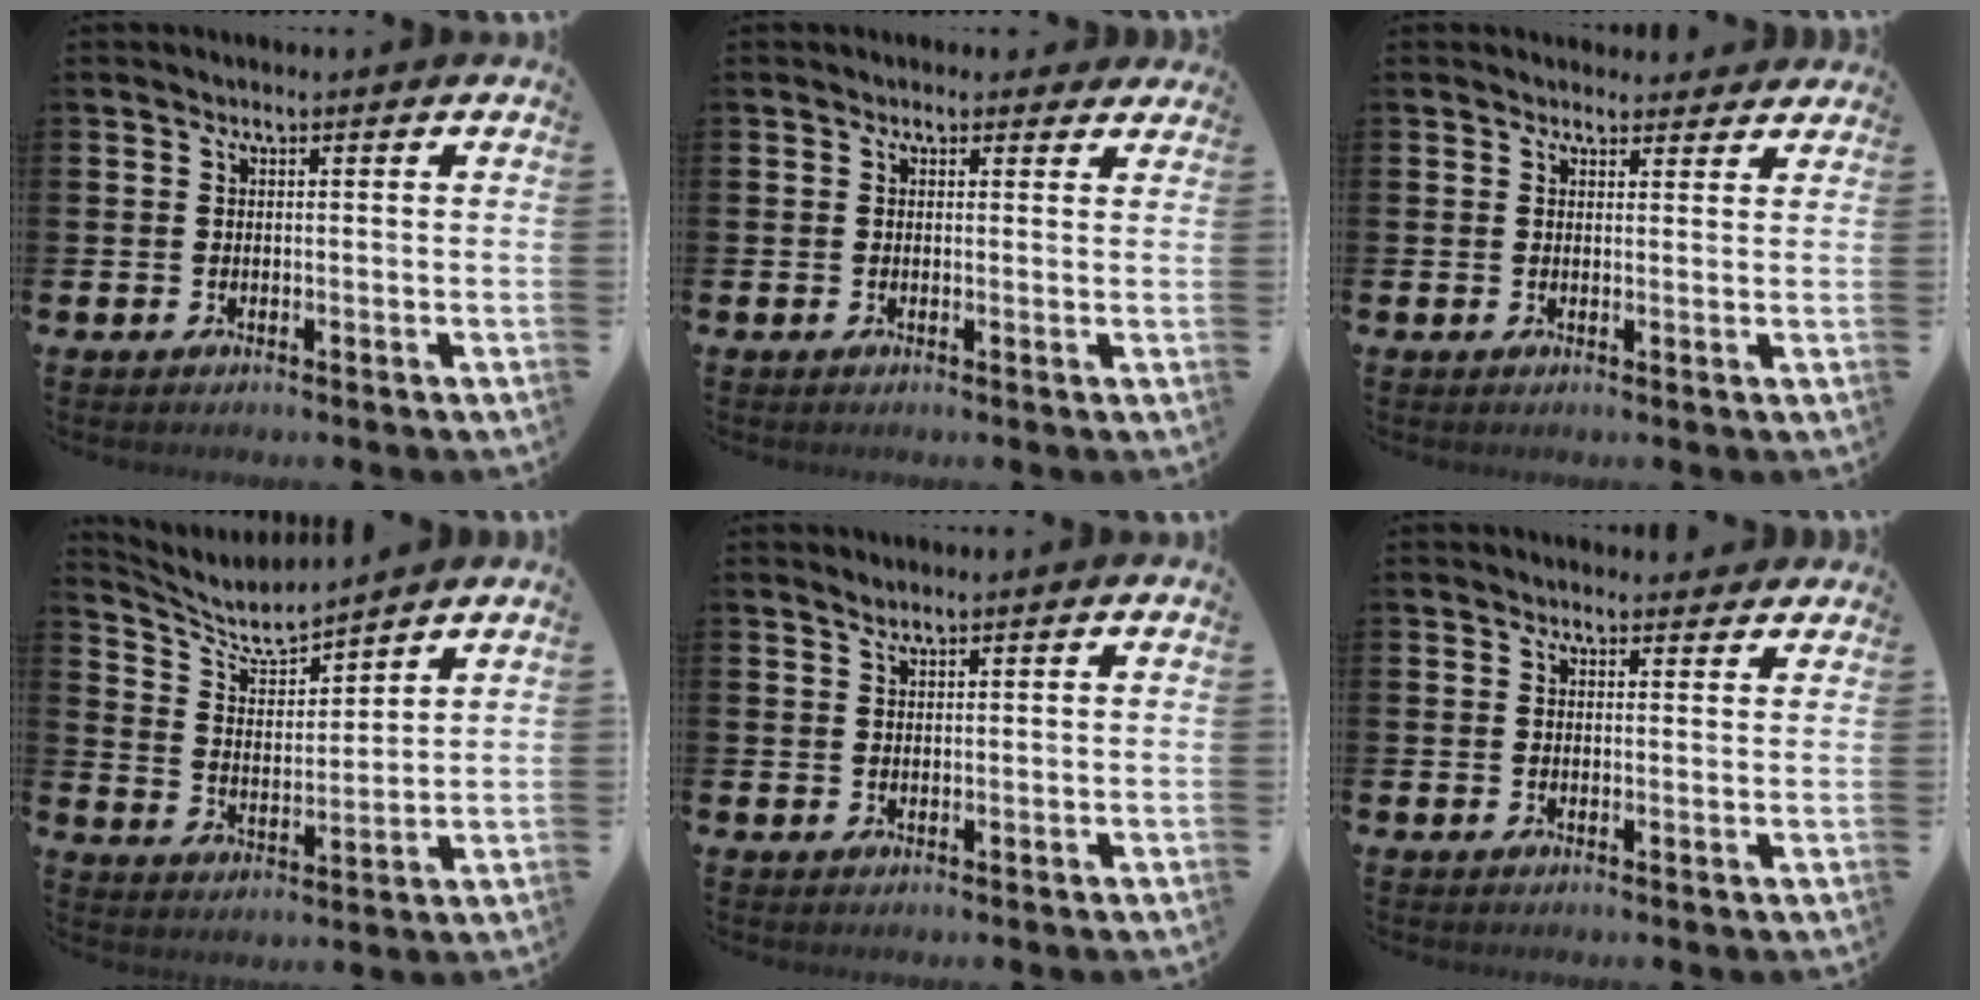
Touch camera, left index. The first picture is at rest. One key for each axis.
{"total": 1.0, "fx": 0.8, "fy": 0.7, "fz": 0.2, "tx": 0.004, "ty": 0.005, "tz": 0.012}
{"total": 2.3, "fx": 2.1, "fy": 0.8, "fz": 0.0, "tx": 0.013, "ty": -0.012, "tz": 0.036}
{"total": 6.0, "fx": 5.6, "fy": 1.2, "fz": 1.9, "tx": -0.067, "ty": -0.034, "tz": 0.096}
{"total": 1.1, "fx": 1.1, "fy": 0.1, "fz": 0.4, "tx": -0.009, "ty": 0.000, "tz": 0.019}
{"total": 1.6, "fx": 1.6, "fy": 0.3, "fz": 0.0, "tx": 0.007, "ty": -0.007, "tz": 0.027}